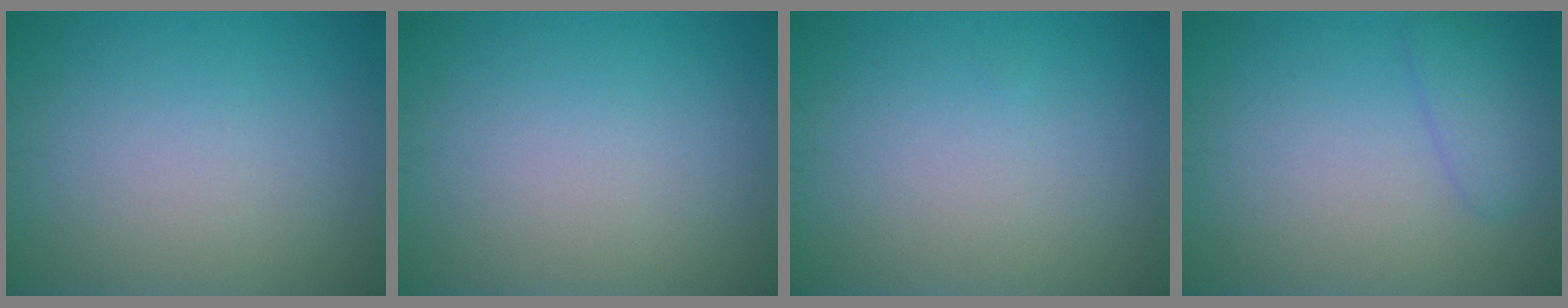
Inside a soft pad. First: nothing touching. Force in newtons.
{"total": 0.0}
{"total": 0.0}
{"total": 2.2, "press": 2.2, "slide": 0.1}